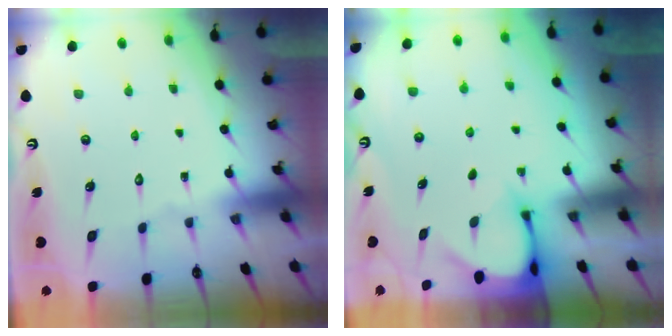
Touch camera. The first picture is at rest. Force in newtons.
{"total": 3.3, "press": 3.3, "slide": 0.3}